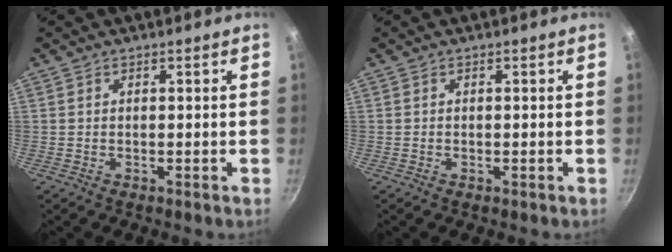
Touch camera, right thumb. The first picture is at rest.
{"total": 0.0}